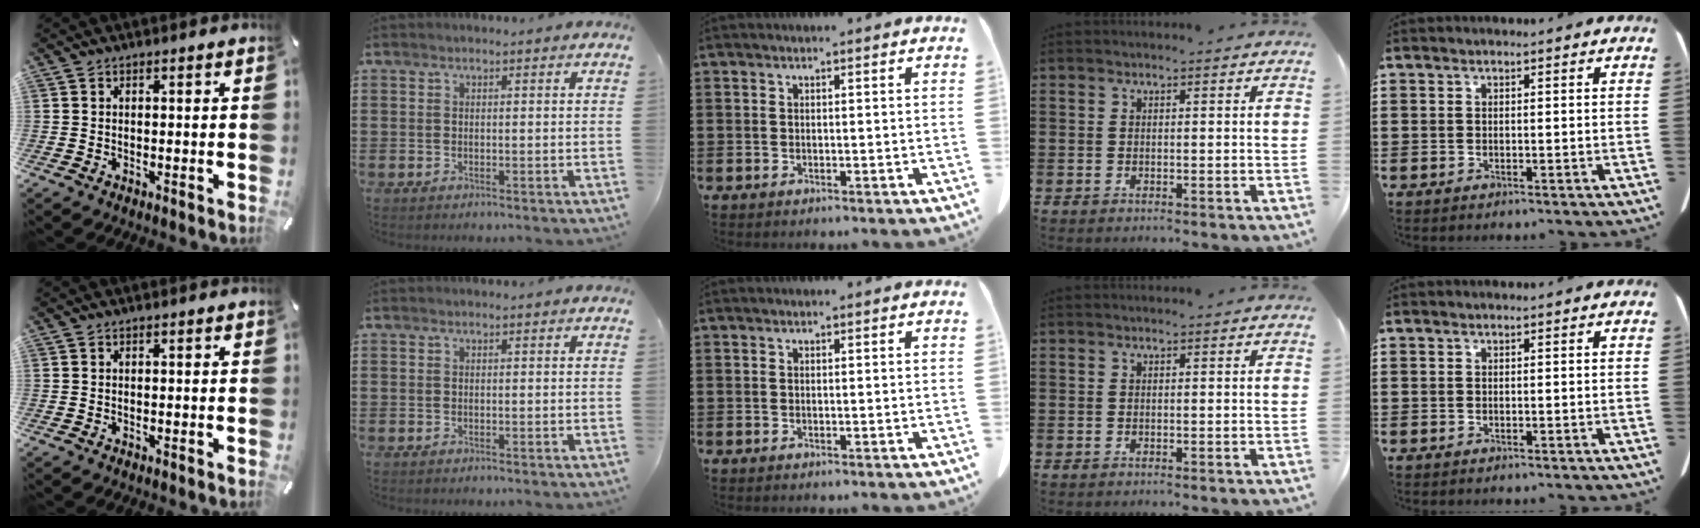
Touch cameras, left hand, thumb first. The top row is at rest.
{}